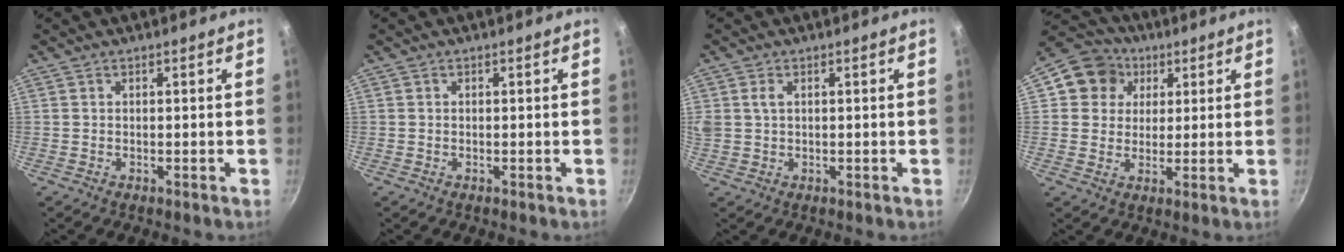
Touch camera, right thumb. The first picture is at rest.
{"total": 0.0}
{"total": 3.4, "force": [0.9, 2.3, 2.3], "torque": [-0.043, 0.003, 0.018]}
{"total": 9.5, "force": [3.1, 8.5, 2.9], "torque": [-0.016, 0.011, 0.038]}